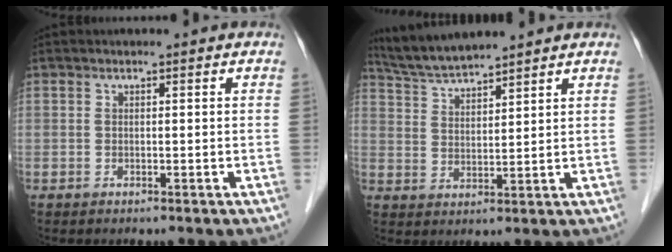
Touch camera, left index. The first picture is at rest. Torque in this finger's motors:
{"motor_torque": [-0.12, -0.24, 0.04, 0.02]}